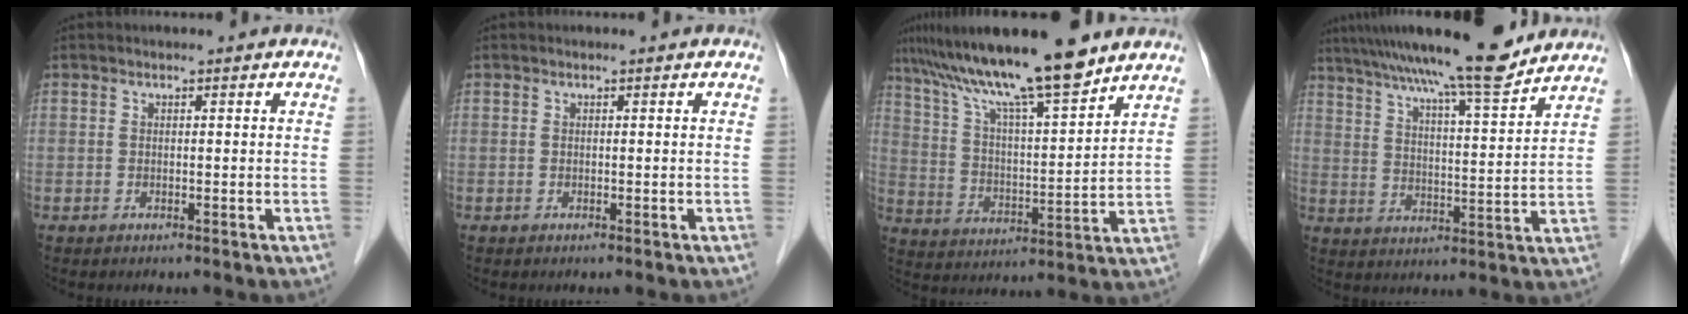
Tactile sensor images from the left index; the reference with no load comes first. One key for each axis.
{"total": 0.0}
{"total": 17.3, "fx": 13.7, "fy": 1.1, "fz": 10.5, "tx": -0.180, "ty": 0.019, "tz": 0.239}
{"total": 16.8, "fx": 14.5, "fy": 0.4, "fz": 8.5, "tx": -0.139, "ty": 0.015, "tz": 0.219}